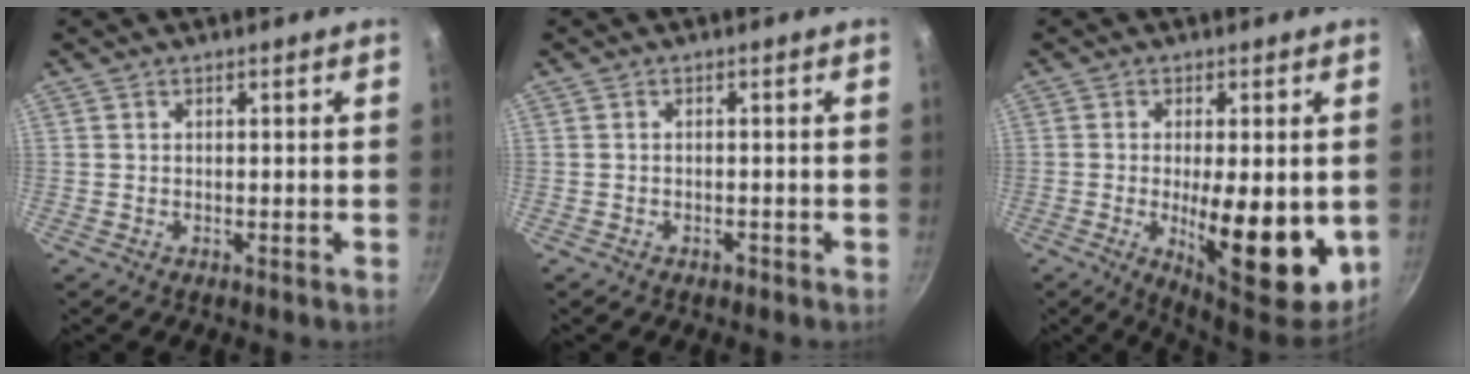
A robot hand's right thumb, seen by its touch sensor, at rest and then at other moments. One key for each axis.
{"total": 1.0, "fx": -0.7, "fy": 0.5, "fz": 0.4, "tx": -0.007, "ty": 0.008, "tz": -0.008}
{"total": 15.7, "fx": -2.3, "fy": 5.5, "fz": 14.5, "tx": -0.188, "ty": -0.009, "tz": -0.022}